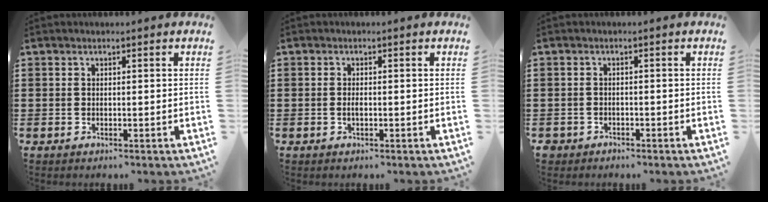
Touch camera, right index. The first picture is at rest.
{"total": 1.1, "force": [-0.3, 0.4, 1.0], "torque": [-0.019, -0.001, -0.005]}
{"total": 1.2, "force": [-1.1, 0.5, 0.0], "torque": [-0.005, 0.001, -0.024]}